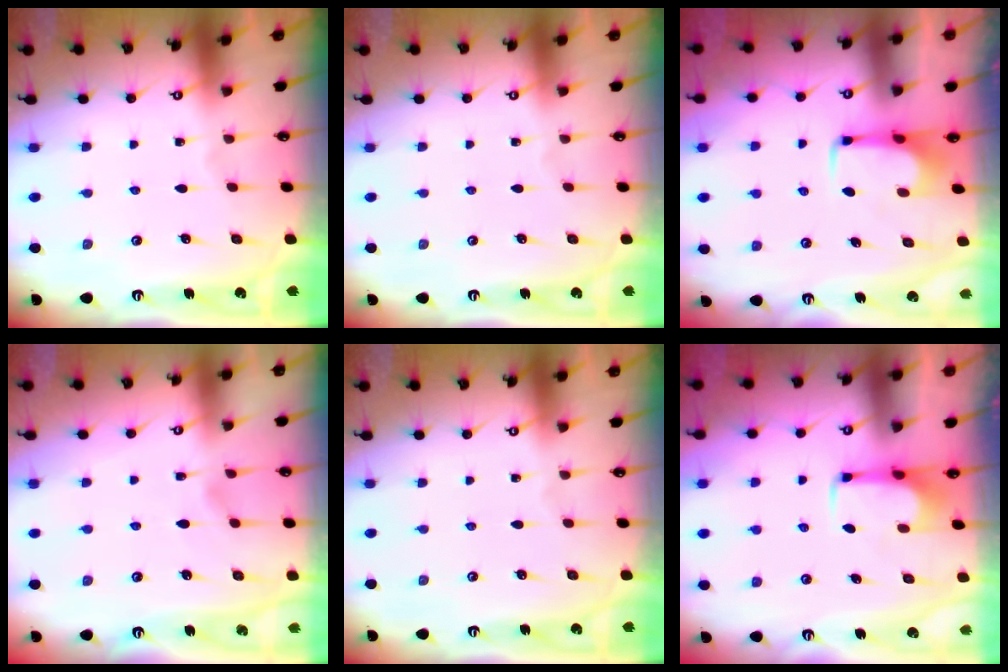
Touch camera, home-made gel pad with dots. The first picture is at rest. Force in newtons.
{"total": 0.0}
{"total": 1.7, "press": 1.6, "slide": 0.5}
{"total": 1.1, "press": 0.6, "slide": 1.0}
{"total": 0.0}
{"total": 2.0, "press": 2.0, "slide": 0.2}